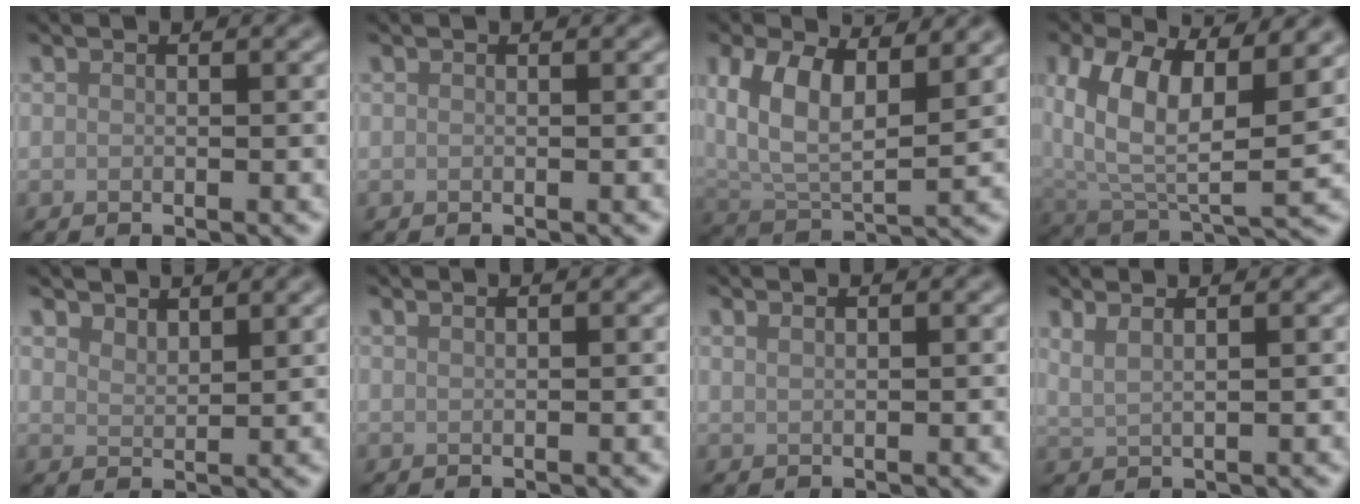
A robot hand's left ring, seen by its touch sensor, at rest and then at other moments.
{"total": 0.0}
{"total": 9.1, "force": [3.8, 4.7, 6.7], "torque": [-0.130, -0.002, 0.061]}
{"total": 11.8, "force": [4.1, 6.1, 9.3], "torque": [-0.182, -0.010, 0.079]}
{"total": 2.6, "force": [2.5, 0.5, 0.8], "torque": [-0.013, 0.000, 0.043]}
{"total": 1.3, "force": [1.0, 0.5, 0.7], "torque": [0.001, -0.001, 0.004]}
{"total": 1.2, "force": [1.0, 0.4, 0.6], "torque": [-0.007, 0.000, 0.011]}
{"total": 3.1, "force": [2.1, 1.1, 2.0], "torque": [-0.023, 0.009, 0.017]}